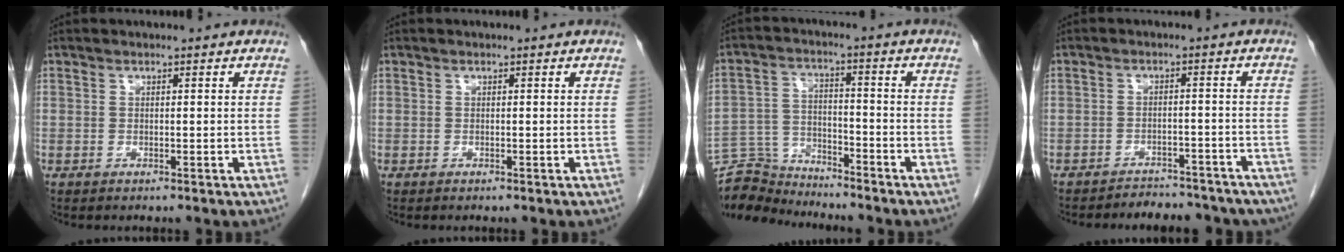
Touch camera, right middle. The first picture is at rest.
{"total": 0.0}
{"total": 8.7, "force": [-8.6, 1.4, -0.1], "torque": [-0.002, 0.006, -0.162]}
{"total": 9.6, "force": [-8.9, 3.2, 2.1], "torque": [-0.021, 0.006, -0.099]}